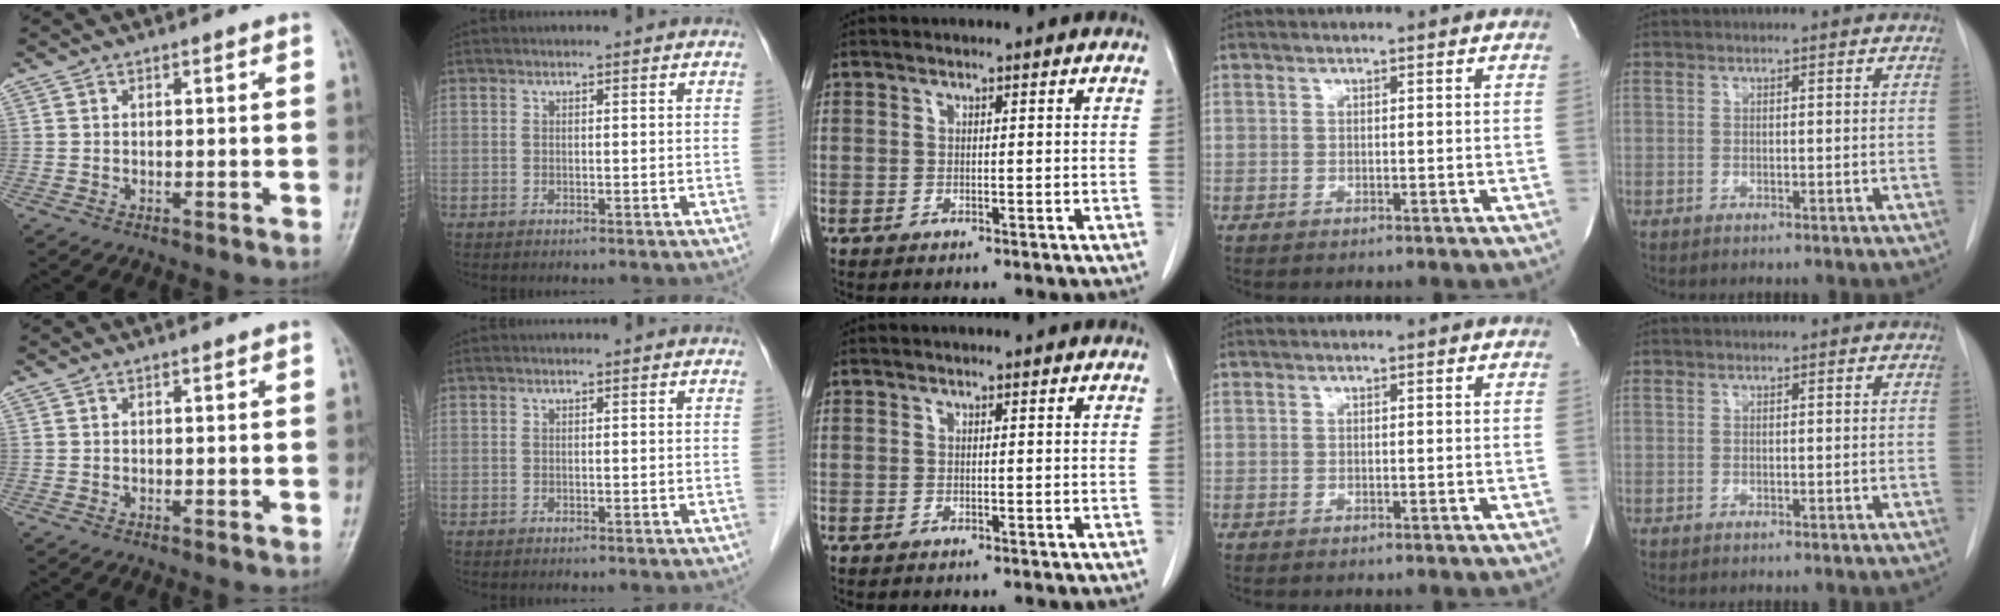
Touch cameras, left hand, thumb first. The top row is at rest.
{}